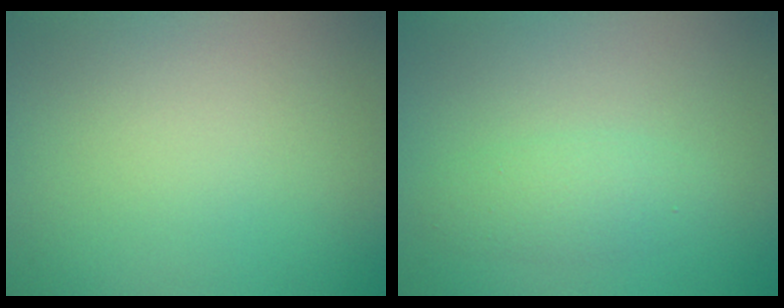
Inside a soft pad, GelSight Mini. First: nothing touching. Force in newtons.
{"total": 1.0, "press": 1.0, "slide": 0.0}